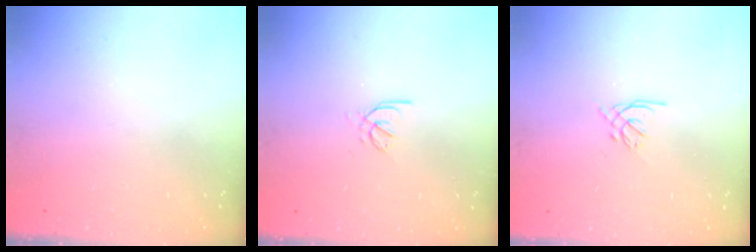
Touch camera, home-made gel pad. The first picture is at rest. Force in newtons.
{"total": 1.7, "press": 1.6, "slide": 0.5}
{"total": 1.6, "press": 1.5, "slide": 0.5}